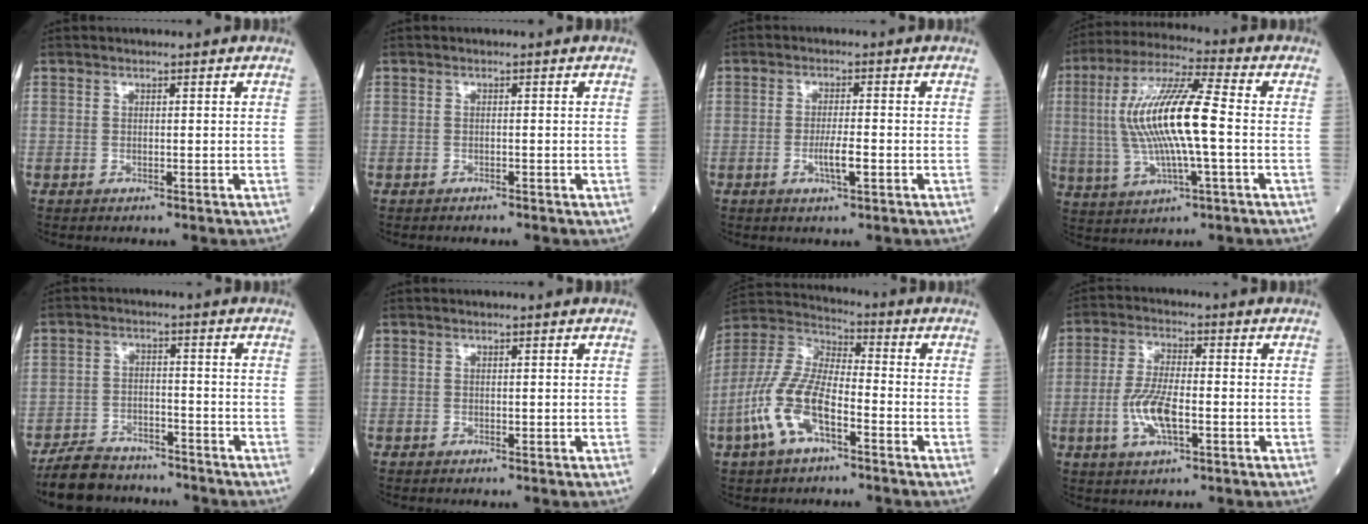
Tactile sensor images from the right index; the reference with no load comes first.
{"total": 0.8, "force": [-0.7, 0.1, 0.3], "torque": [-0.010, -0.002, -0.009]}
{"total": 3.6, "force": [-1.2, 0.4, 3.4], "torque": [-0.060, -0.001, -0.020]}
{"total": 14.7, "force": [-0.2, 1.9, 14.6], "torque": [-0.297, 0.012, -0.005]}
{"total": 9.1, "force": [-8.1, 3.5, 2.1], "torque": [-0.040, 0.001, -0.133]}
{"total": 0.0}
{"total": 12.1, "force": [-5.1, 4.3, 10.0], "torque": [-0.235, 0.003, -0.105]}
{"total": 7.7, "force": [-2.1, 2.2, 7.0], "torque": [-0.149, -0.001, -0.041]}